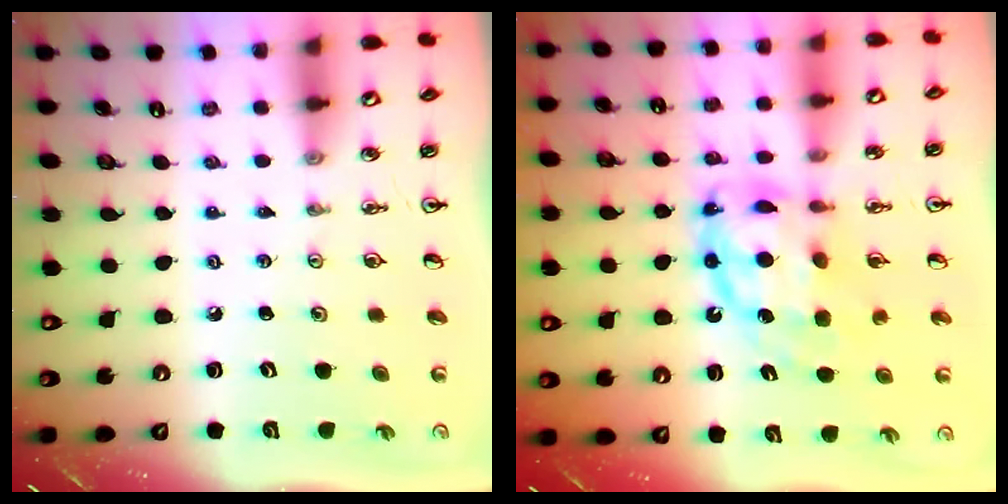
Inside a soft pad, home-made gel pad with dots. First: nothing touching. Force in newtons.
{"total": 12.4, "press": 12.3, "slide": 1.5}